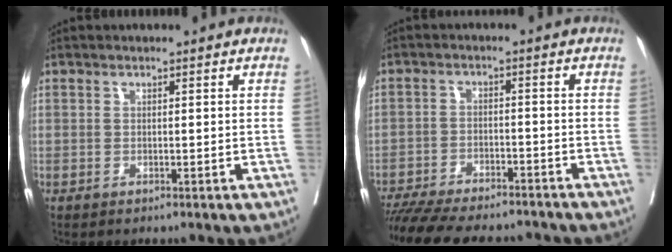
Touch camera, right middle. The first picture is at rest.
{"total": 15.2, "force": [-13.6, 3.7, 5.8], "torque": [-0.115, -0.007, -0.197]}